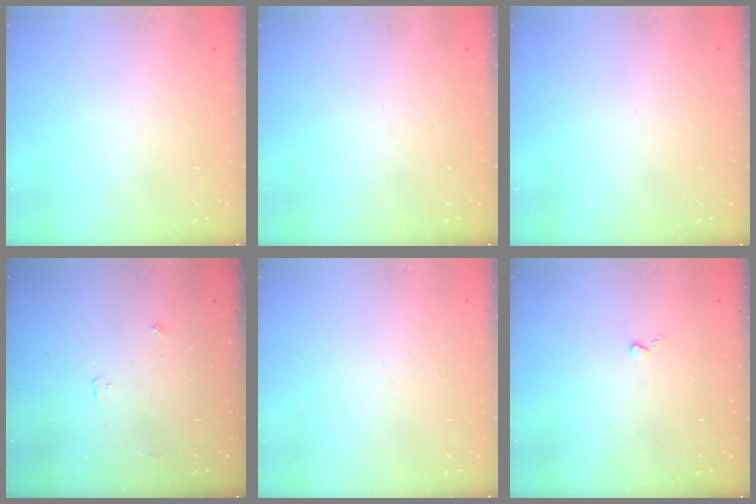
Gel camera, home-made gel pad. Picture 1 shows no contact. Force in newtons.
{"total": 0.0}
{"total": 0.0}
{"total": 3.0, "press": 2.9, "slide": 0.5}
{"total": 0.0}
{"total": 2.6, "press": 2.6, "slide": 0.5}